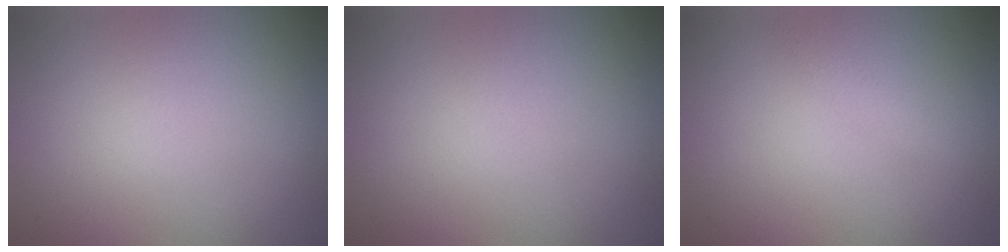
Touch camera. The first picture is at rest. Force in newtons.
{"total": 0.0}
{"total": 0.9, "press": 0.9, "slide": 0.0}